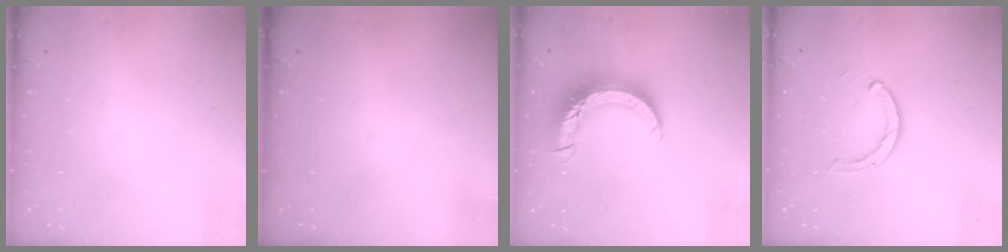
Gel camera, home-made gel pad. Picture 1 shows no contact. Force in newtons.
{"total": 0.0}
{"total": 13.1, "press": 13.0, "slide": 1.3}
{"total": 2.2, "press": 2.2, "slide": 0.3}